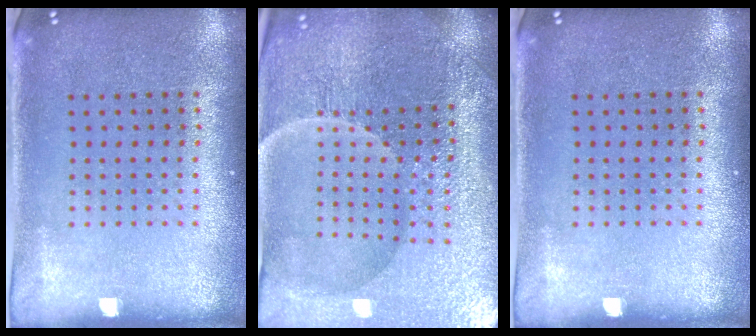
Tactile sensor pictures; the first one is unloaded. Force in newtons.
{"total": 4.9, "press": 4.7, "slide": 1.3}
{"total": 0.0}